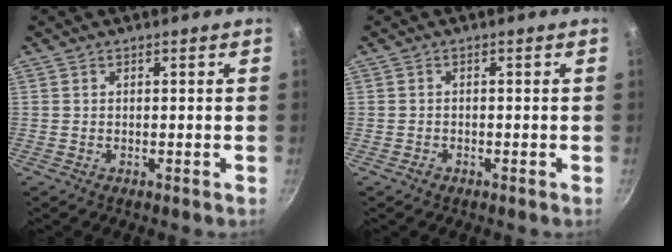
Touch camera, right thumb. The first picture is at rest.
{"total": 0.7, "force": [-0.5, 0.4, 0.1], "torque": [-0.003, 0.002, -0.012]}